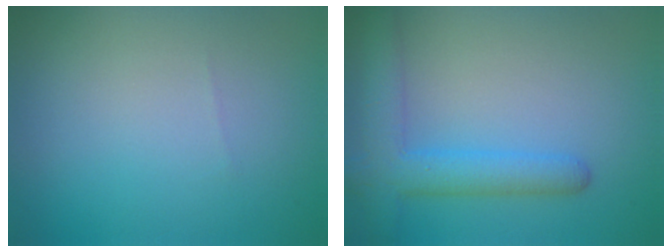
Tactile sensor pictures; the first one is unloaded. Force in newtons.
{"total": 4.7, "press": 4.7, "slide": 0.3}